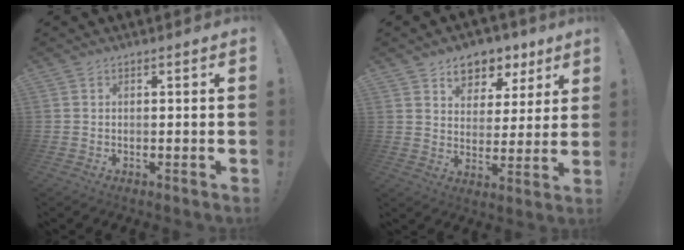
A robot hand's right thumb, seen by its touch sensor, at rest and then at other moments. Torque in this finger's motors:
{"motor_torque": [0.03, 0.04, 0.04, 0.07, 0.09]}